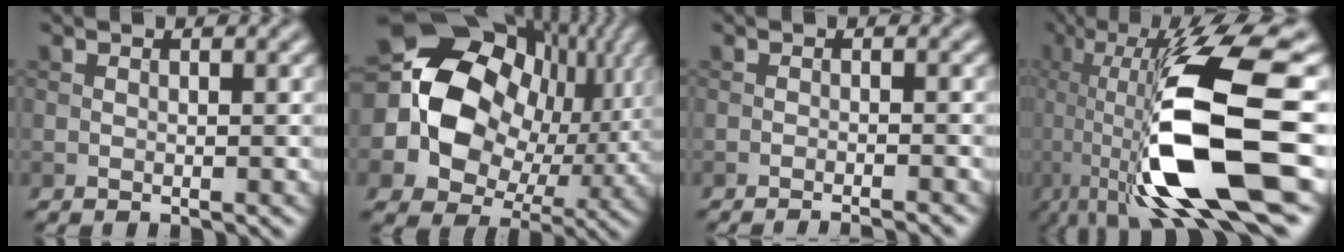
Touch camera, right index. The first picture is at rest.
{"total": 19.1, "force": [2.4, 15.3, 11.1], "torque": [-0.227, -0.001, 0.056]}
{"total": 2.9, "force": [-2.5, 0.4, 1.6], "torque": [-0.017, 0.004, -0.040]}
{"total": 14.2, "force": [-2.1, 3.7, 13.5], "torque": [-0.228, -0.006, -0.037]}